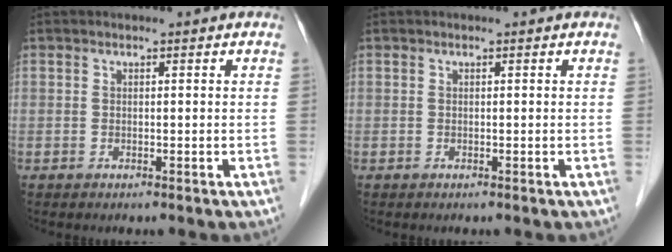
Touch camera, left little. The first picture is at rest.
{"total": 0.0}